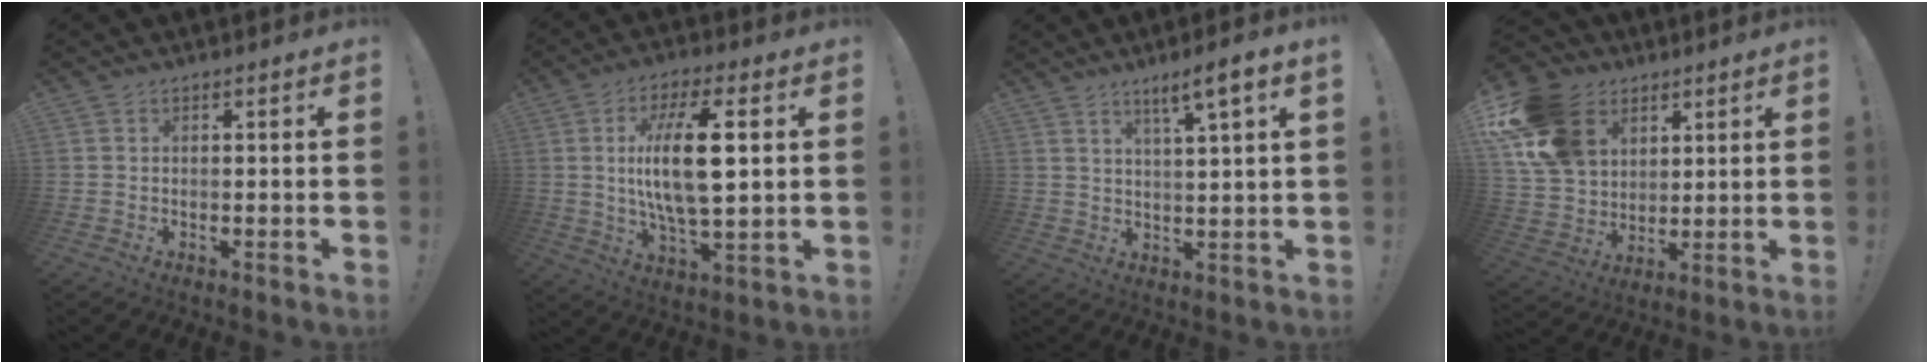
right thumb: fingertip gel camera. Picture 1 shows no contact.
{"total": 16.2, "force": [2.0, 5.3, 15.2], "torque": [-0.295, -0.012, 0.018]}
{"total": 6.0, "force": [3.7, -0.7, 4.6], "torque": [-0.069, -0.021, 0.054]}
{"total": 19.4, "force": [8.0, 14.6, 9.9], "torque": [-0.192, -0.027, 0.159]}